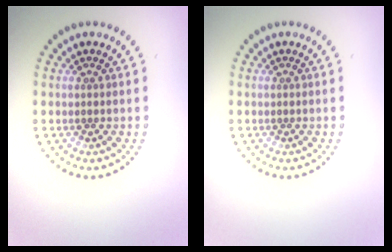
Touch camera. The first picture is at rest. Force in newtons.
{"total": 0.0}